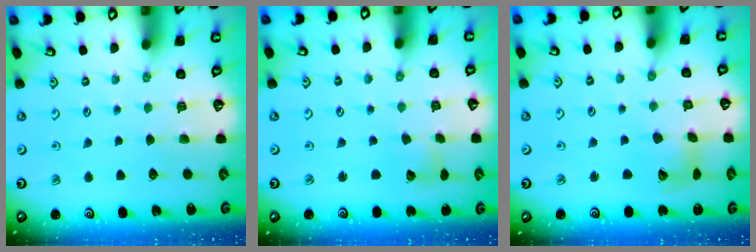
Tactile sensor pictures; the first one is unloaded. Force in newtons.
{"total": 2.3, "press": 2.3, "slide": 0.4}
{"total": 8.3, "press": 8.2, "slide": 1.2}